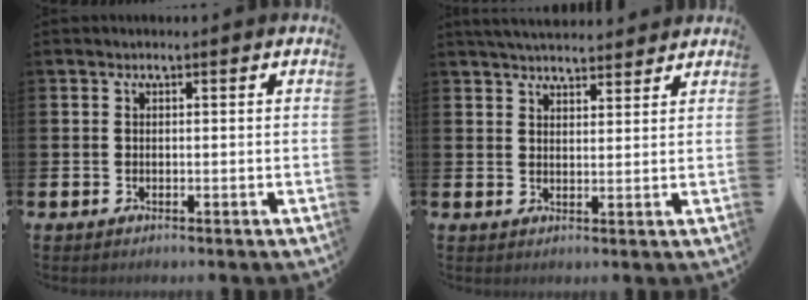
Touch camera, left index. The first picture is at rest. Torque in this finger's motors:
{"motor_torque": [1.02, -1.12, 0.45, 0.09]}